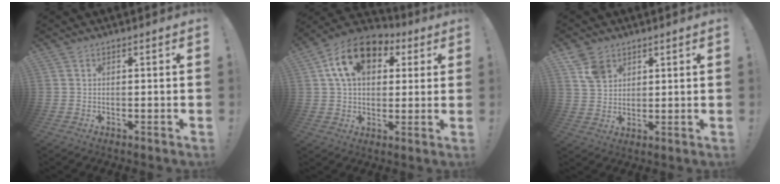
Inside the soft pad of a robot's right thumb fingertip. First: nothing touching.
{"total": 15.2, "force": [6.2, 10.2, 9.3], "torque": [-0.153, -0.008, 0.116]}
{"total": 6.6, "force": [4.0, 4.6, 2.6], "torque": [-0.044, -0.012, 0.080]}